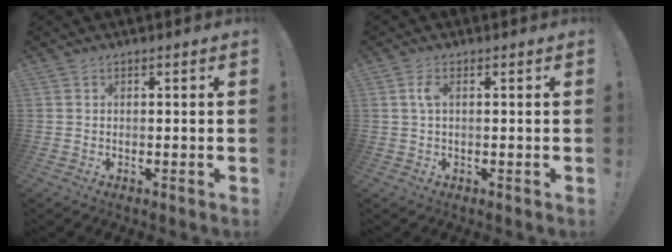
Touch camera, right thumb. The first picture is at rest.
{"total": 2.7, "force": [0.4, 0.8, 2.5], "torque": [-0.049, 0.003, 0.005]}